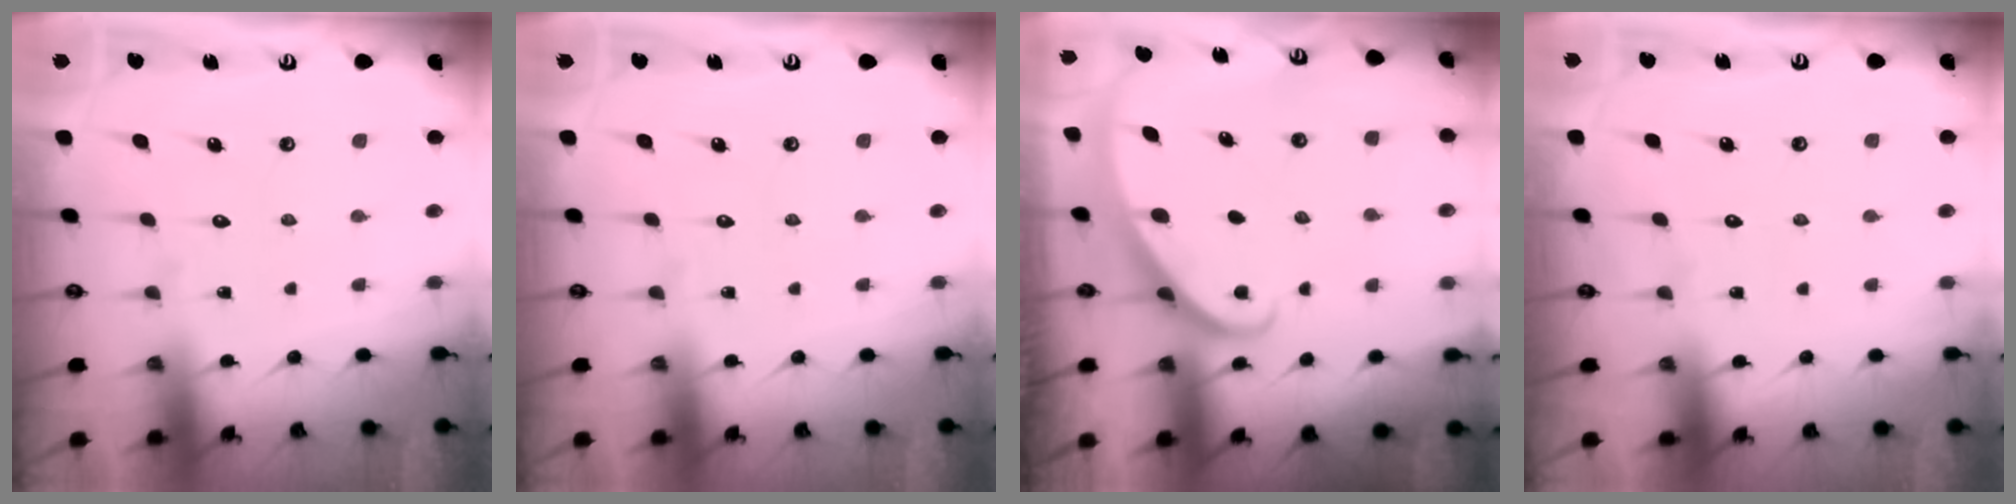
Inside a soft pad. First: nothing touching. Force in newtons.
{"total": 0.0}
{"total": 2.0, "press": 2.0, "slide": 0.1}
{"total": 0.0}